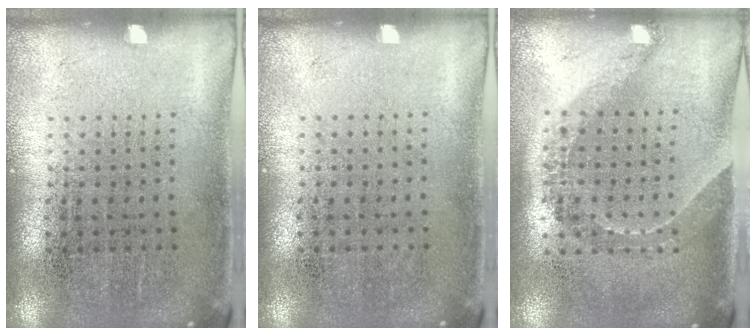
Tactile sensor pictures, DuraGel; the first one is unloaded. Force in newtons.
{"total": 0.0}
{"total": 1.6, "press": 1.2, "slide": 1.1}